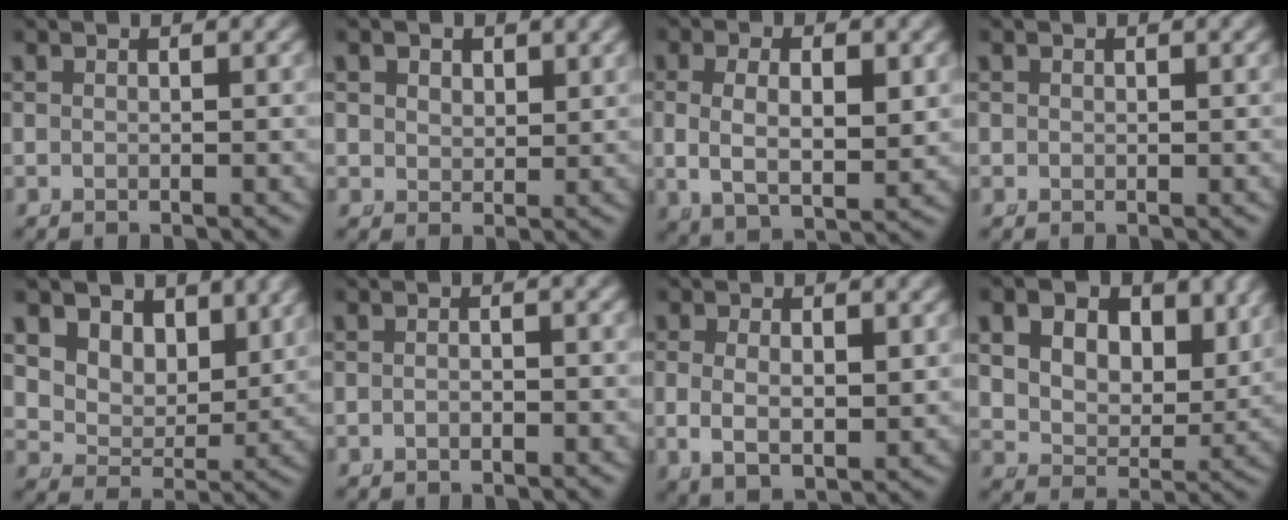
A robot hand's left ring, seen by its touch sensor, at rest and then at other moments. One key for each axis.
{"total": 2.1, "fx": 1.4, "fy": 1.4, "fz": 0.9, "tx": -0.017, "ty": -0.014, "tz": 0.037}
{"total": 6.6, "fx": 0.4, "fy": 4.0, "fz": 5.2, "tx": -0.100, "ty": -0.011, "tz": 0.016}
{"total": 0.6, "fx": 0.2, "fy": 0.5, "fz": 0.2, "tx": -0.003, "ty": -0.006, "tz": 0.006}
{"total": 9.1, "fx": 3.5, "fy": 7.1, "fz": 4.4, "tx": -0.103, "ty": -0.013, "tz": 0.054}
{"total": 1.0, "fx": -0.7, "fy": 0.3, "fz": 0.6, "tx": -0.011, "ty": 0.002, "tz": -0.016}
{"total": 4.5, "fx": -0.1, "fy": 2.7, "fz": 3.7, "tx": -0.076, "ty": -0.022, "tz": 0.014}
{"total": 9.5, "fx": 3.6, "fy": 7.0, "fz": 5.3, "tx": -0.109, "ty": -0.019, "tz": 0.055}